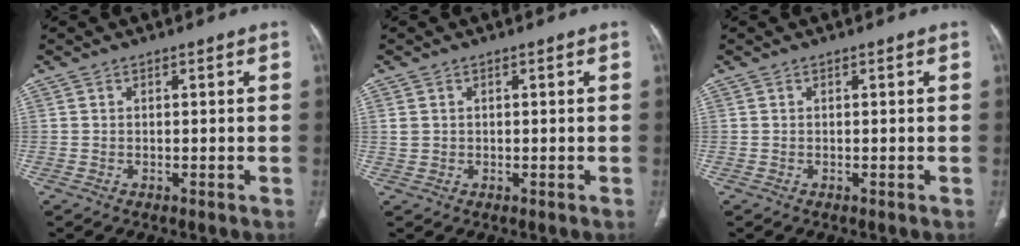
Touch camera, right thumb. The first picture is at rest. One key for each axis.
{"total": 1.7, "fx": 0.3, "fy": 1.5, "fz": 0.8, "tx": -0.016, "ty": 0.004, "tz": 0.011}
{"total": 0.0}